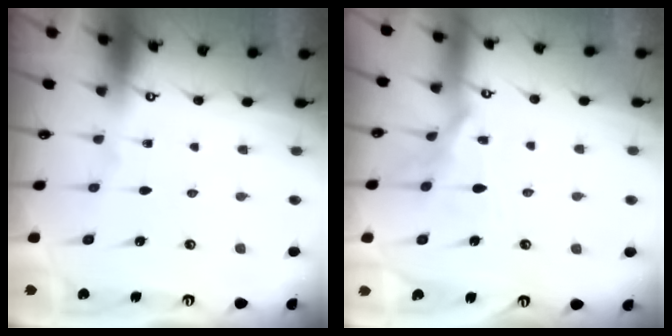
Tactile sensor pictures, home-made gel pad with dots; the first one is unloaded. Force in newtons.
{"total": 10.3, "press": 10.3, "slide": 0.9}